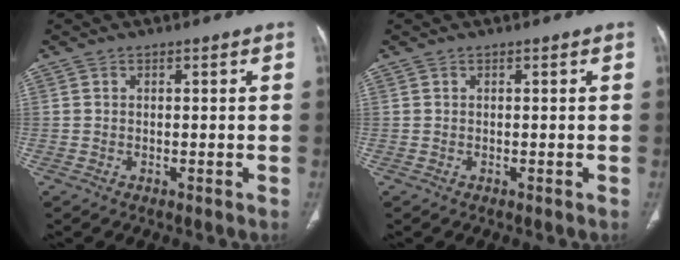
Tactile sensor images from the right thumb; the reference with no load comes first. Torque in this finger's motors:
{"motor_torque": [1.22, 3.75, -0.10, 0.52, -0.11]}